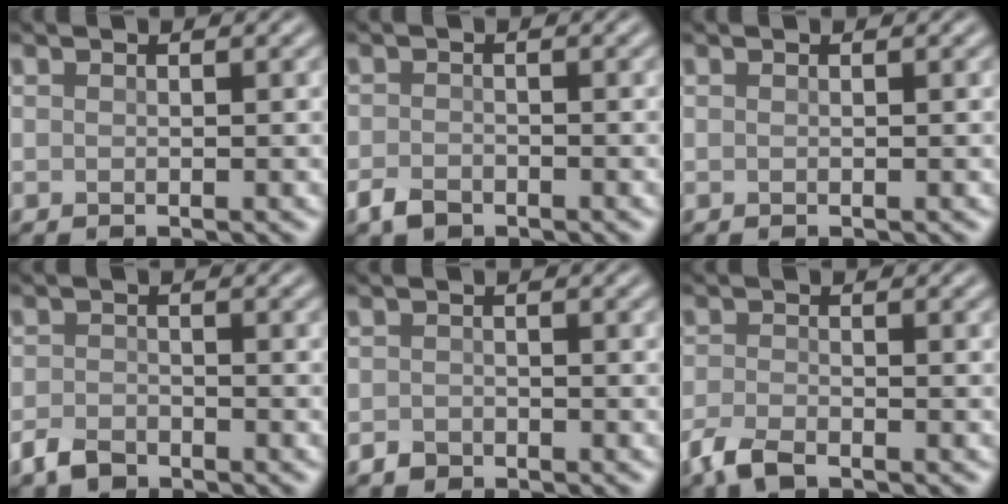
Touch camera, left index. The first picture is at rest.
{"total": 1.9, "force": [-1.4, 1.1, 0.8], "torque": [-0.015, -0.001, -0.031]}
{"total": 0.0}
{"total": 2.4, "force": [-1.8, 1.2, 0.9], "torque": [-0.017, -0.001, -0.043]}
{"total": 1.2, "force": [-0.9, 0.8, 0.2], "torque": [-0.001, 0.002, -0.020]}
{"total": 2.8, "force": [-2.1, 1.0, 1.6], "torque": [-0.038, -0.005, -0.050]}